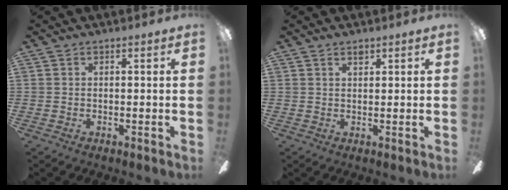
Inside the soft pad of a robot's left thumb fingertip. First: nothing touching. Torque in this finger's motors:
{"motor_torque": [0.21, -0.02, 0.30, -0.21, 0.02]}